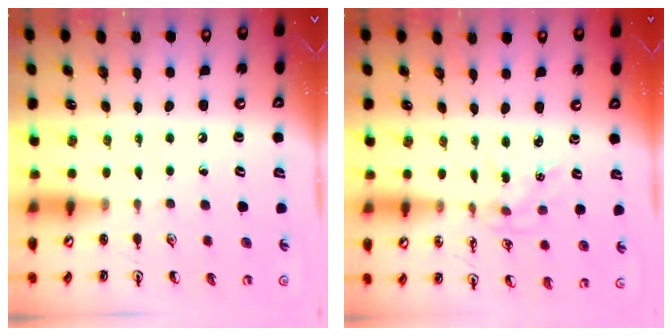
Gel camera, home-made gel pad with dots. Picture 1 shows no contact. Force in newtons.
{"total": 1.0, "press": 1.0, "slide": 0.1}